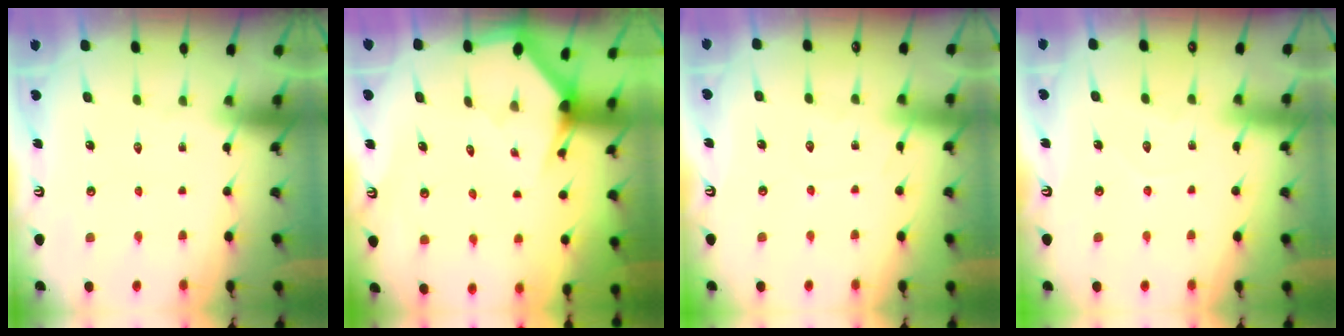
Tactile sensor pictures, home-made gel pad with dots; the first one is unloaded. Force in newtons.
{"total": 2.2, "press": 2.2, "slide": 0.1}
{"total": 3.6, "press": 3.6, "slide": 0.5}
{"total": 3.8, "press": 3.7, "slide": 0.3}